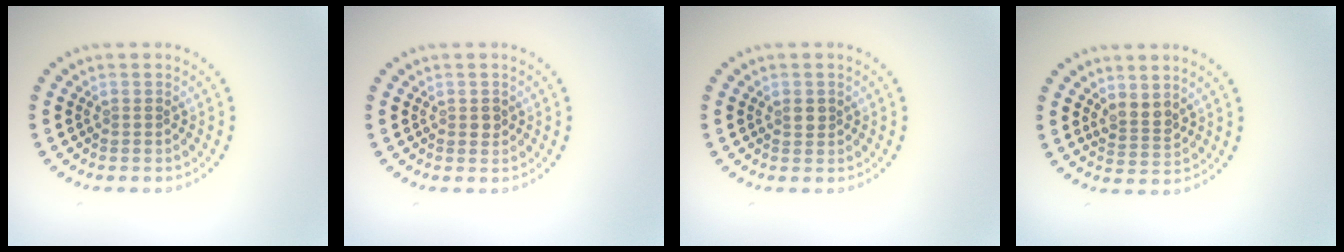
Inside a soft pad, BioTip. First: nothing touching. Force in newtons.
{"total": 0.9, "press": 0.9, "slide": 0.1}
{"total": 1.0, "press": 1.0, "slide": 0.4}
{"total": 1.9, "press": 1.6, "slide": 1.0}